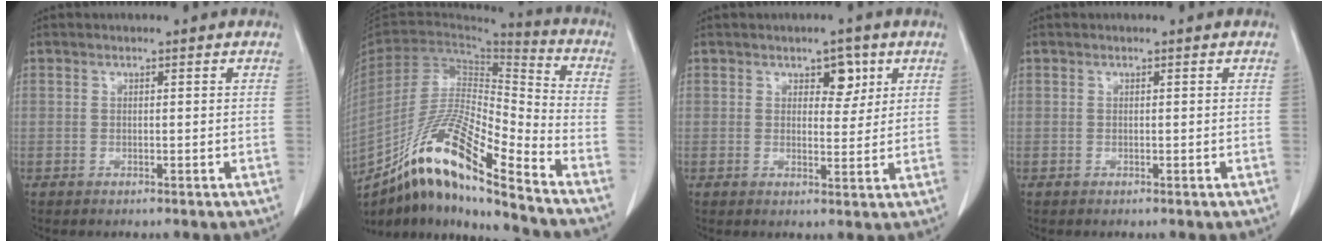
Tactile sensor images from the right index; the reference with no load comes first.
{"total": 19.1, "force": [-13.9, 1.1, 13.0], "torque": [-0.258, -0.014, -0.255]}
{"total": 3.7, "force": [1.9, 2.0, 2.4], "torque": [-0.028, 0.002, 0.028]}
{"total": 0.0}